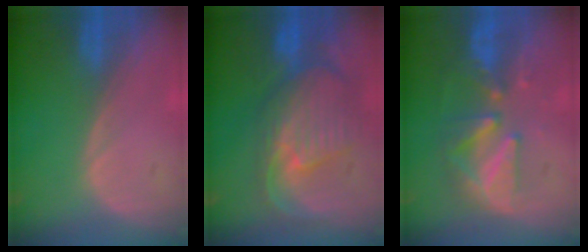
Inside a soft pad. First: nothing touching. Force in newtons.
{"total": 11.0, "press": 9.6, "slide": 5.4}
{"total": 8.3, "press": 8.0, "slide": 2.2}